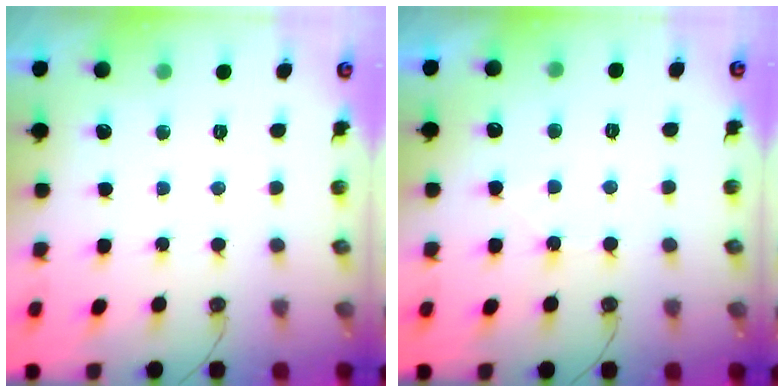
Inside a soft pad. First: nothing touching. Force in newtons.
{"total": 4.0, "press": 4.0, "slide": 0.6}